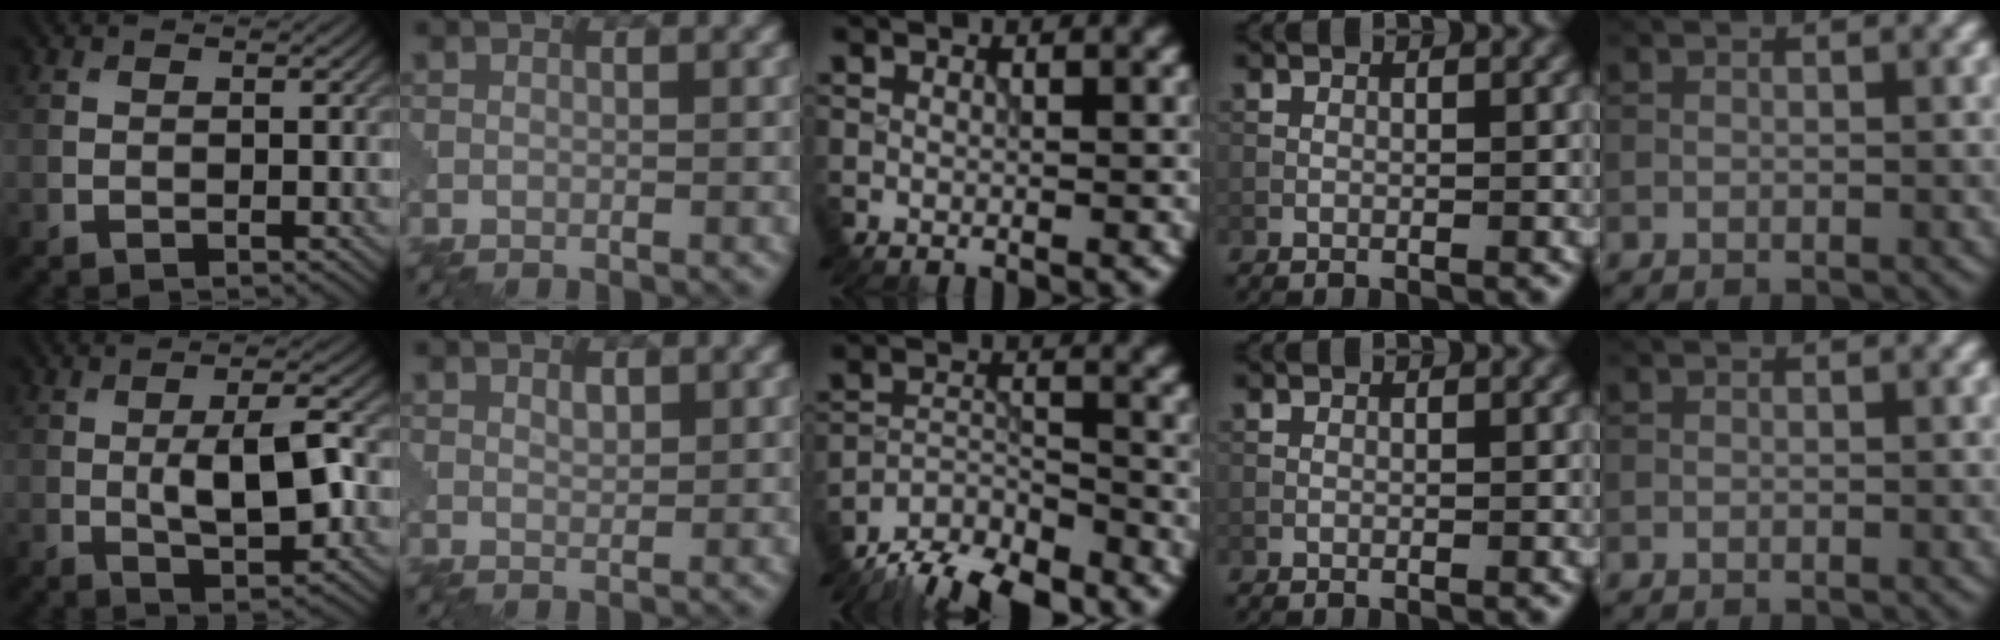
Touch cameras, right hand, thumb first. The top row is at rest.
{"thumb": {"total": 7.3, "force": [-0.5, 2.4, 6.8], "torque": [-0.114, 0.001, -0.007]}, "index": {"total": 1.0, "force": [0.6, 0.5, 0.7], "torque": [-0.015, 0.000, 0.012]}, "middle": {"total": 8.0, "force": [-7.2, 2.1, 3.0], "torque": [-0.043, -0.011, -0.126]}}